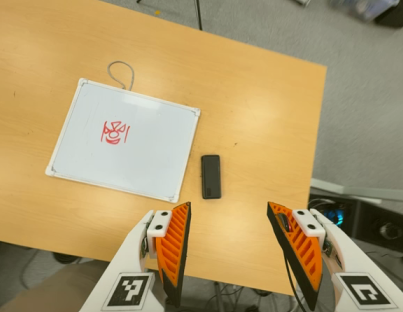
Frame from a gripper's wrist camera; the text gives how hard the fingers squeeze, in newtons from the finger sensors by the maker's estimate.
{"total": 0.0}